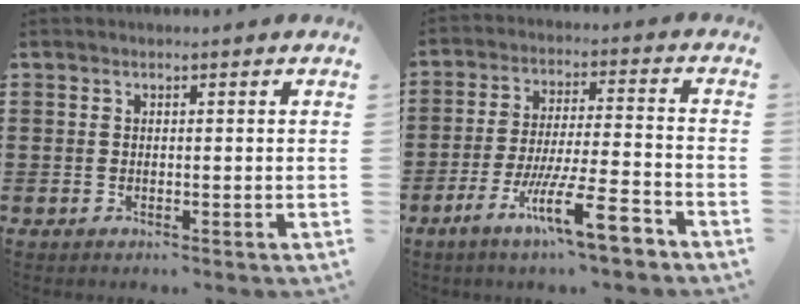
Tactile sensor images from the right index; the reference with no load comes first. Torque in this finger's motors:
{"motor_torque": [1.17, 0.97, 0.35, 0.12]}